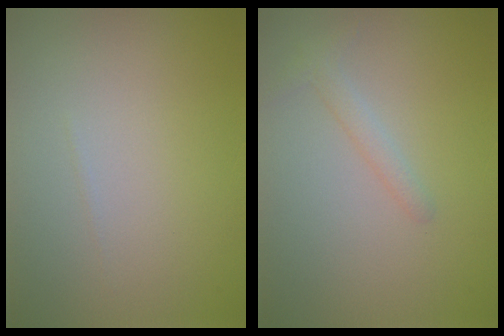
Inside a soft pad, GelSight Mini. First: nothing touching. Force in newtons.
{"total": 1.3, "press": 1.3, "slide": 0.1}